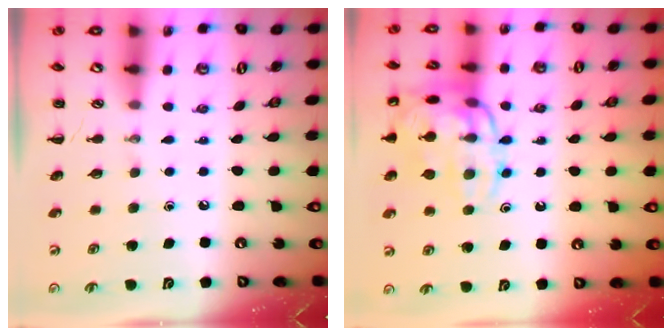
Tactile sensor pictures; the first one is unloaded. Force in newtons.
{"total": 16.4, "press": 16.4, "slide": 0.5}